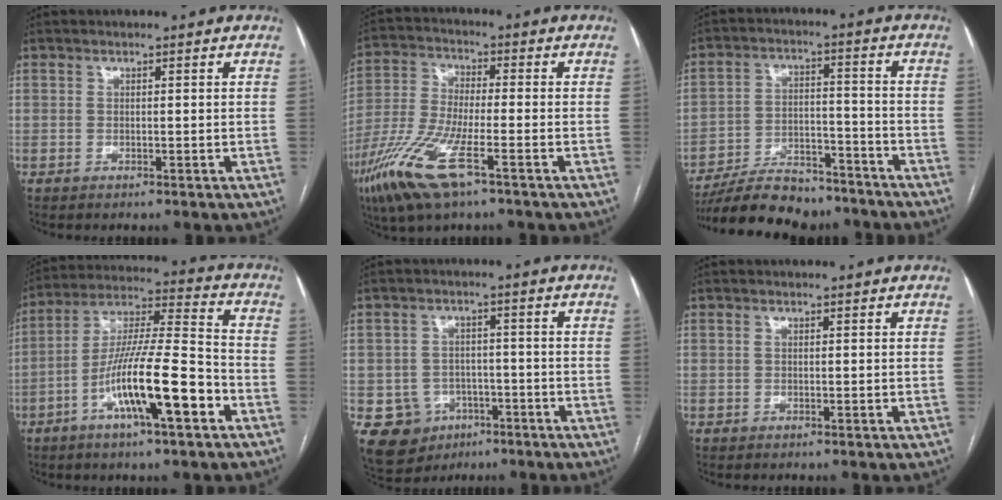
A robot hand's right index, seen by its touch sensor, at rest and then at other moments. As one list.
[{"total": 12.6, "force": [-6.8, 2.5, 10.4], "torque": [-0.224, -0.024, -0.126]}, {"total": 14.9, "force": [-13.2, 4.4, 5.4], "torque": [-0.088, 0.013, -0.208]}, {"total": 15.8, "force": [-6.5, 1.5, 14.3], "torque": [-0.261, -0.002, -0.114]}, {"total": 8.7, "force": [-3.7, 7.6, 2.1], "torque": [-0.046, 0.013, -0.041]}, {"total": 0.0}]